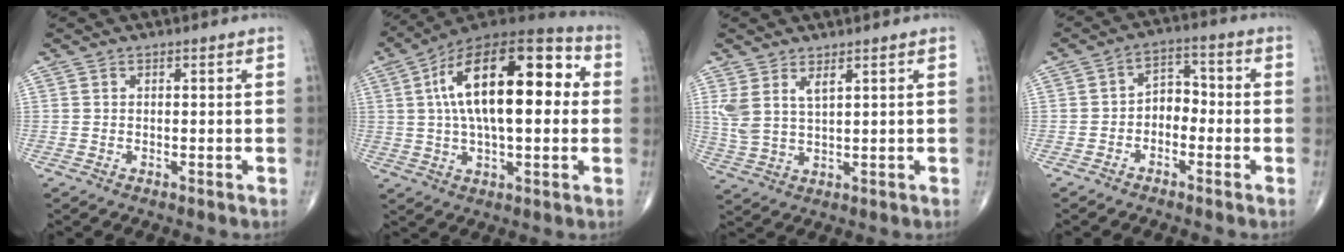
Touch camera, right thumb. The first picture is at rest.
{"total": 23.2, "force": [3.9, 10.3, 20.5], "torque": [-0.326, 0.023, 0.052]}
{"total": 5.3, "force": [2.7, 1.9, 4.1], "torque": [-0.097, -0.013, 0.065]}
{"total": 5.3, "force": [-1.6, 3.7, 3.4], "torque": [-0.032, 0.032, -0.041]}